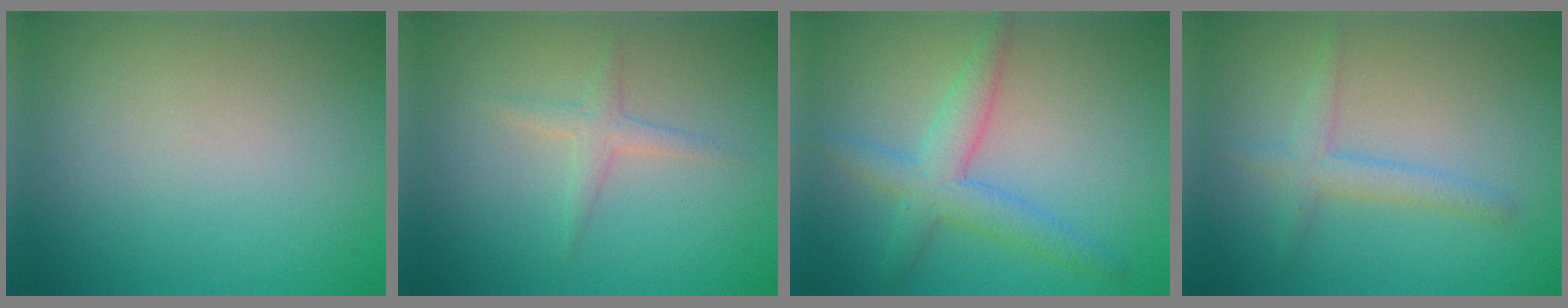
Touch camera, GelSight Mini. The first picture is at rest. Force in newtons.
{"total": 1.5, "press": 1.5, "slide": 0.1}
{"total": 3.8, "press": 3.8, "slide": 0.1}
{"total": 2.3, "press": 2.3, "slide": 0.1}